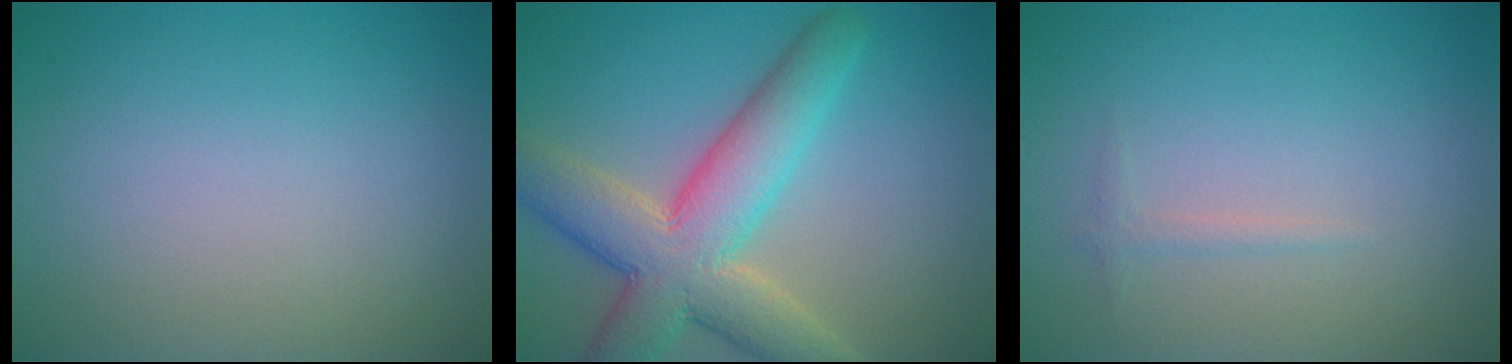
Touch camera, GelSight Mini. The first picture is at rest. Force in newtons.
{"total": 8.8, "press": 8.7, "slide": 0.7}
{"total": 0.8, "press": 0.8, "slide": 0.0}